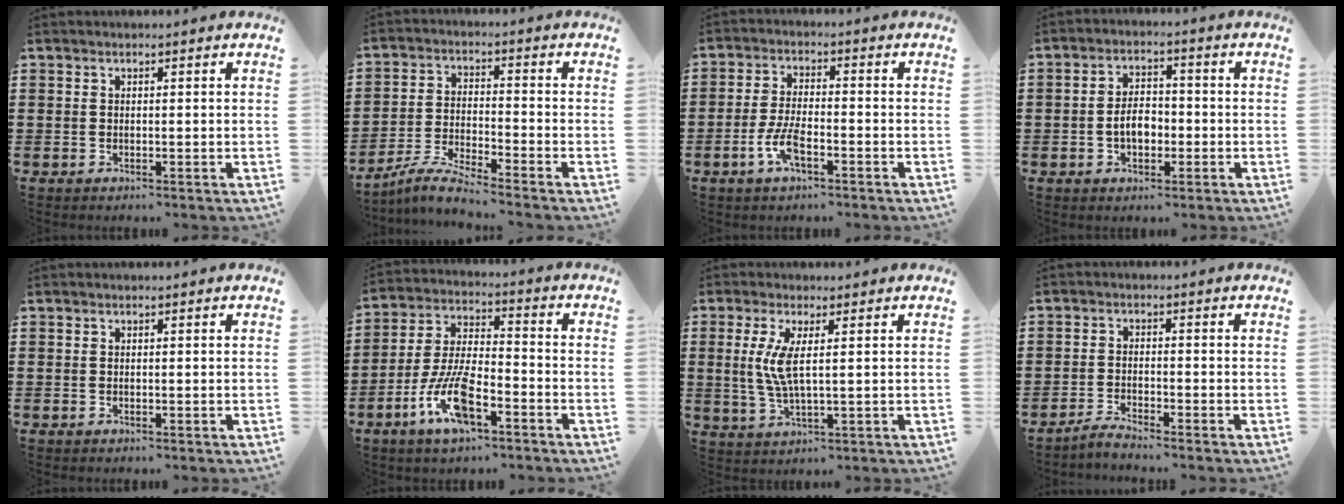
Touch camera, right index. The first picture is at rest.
{"total": 5.0, "force": [-4.8, -0.2, 1.6], "torque": [-0.049, -0.012, -0.097]}
{"total": 5.3, "force": [-2.4, 1.7, 4.4], "torque": [-0.108, -0.008, -0.051]}
{"total": 4.5, "force": [-1.2, 2.6, 3.5], "torque": [-0.057, 0.003, -0.023]}
{"total": 0.0}
{"total": 10.1, "force": [-5.1, 3.5, 8.0], "torque": [-0.190, -0.007, -0.098]}
{"total": 5.7, "force": [1.2, 0.7, 5.6], "torque": [-0.123, -0.012, 0.014]}
{"total": 2.1, "force": [-2.1, -0.1, 0.4], "torque": [-0.010, 0.005, -0.040]}